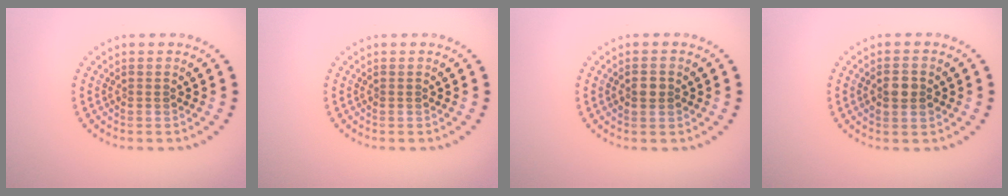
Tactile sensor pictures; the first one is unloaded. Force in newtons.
{"total": 0.0}
{"total": 1.8, "press": 1.8, "slide": 0.1}
{"total": 2.1, "press": 2.1, "slide": 0.2}